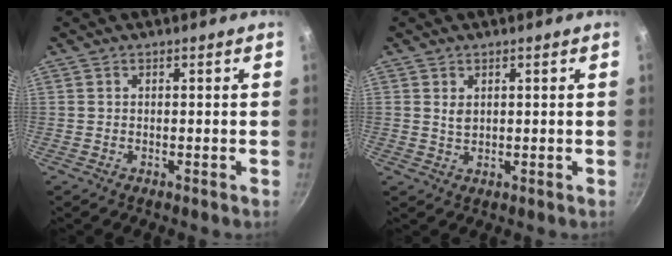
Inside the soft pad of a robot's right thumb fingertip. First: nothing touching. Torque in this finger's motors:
{"motor_torque": [-0.32, -0.21, 0.41, -0.05, -0.05]}